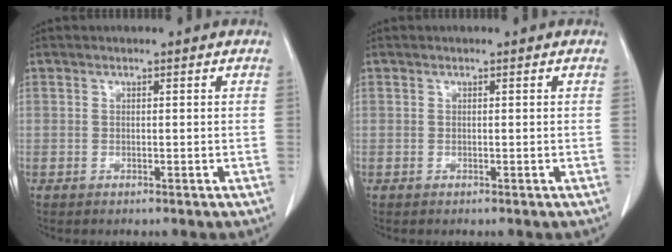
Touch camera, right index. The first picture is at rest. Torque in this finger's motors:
{"motor_torque": [0.00, 0.00, 0.00, 0.00]}